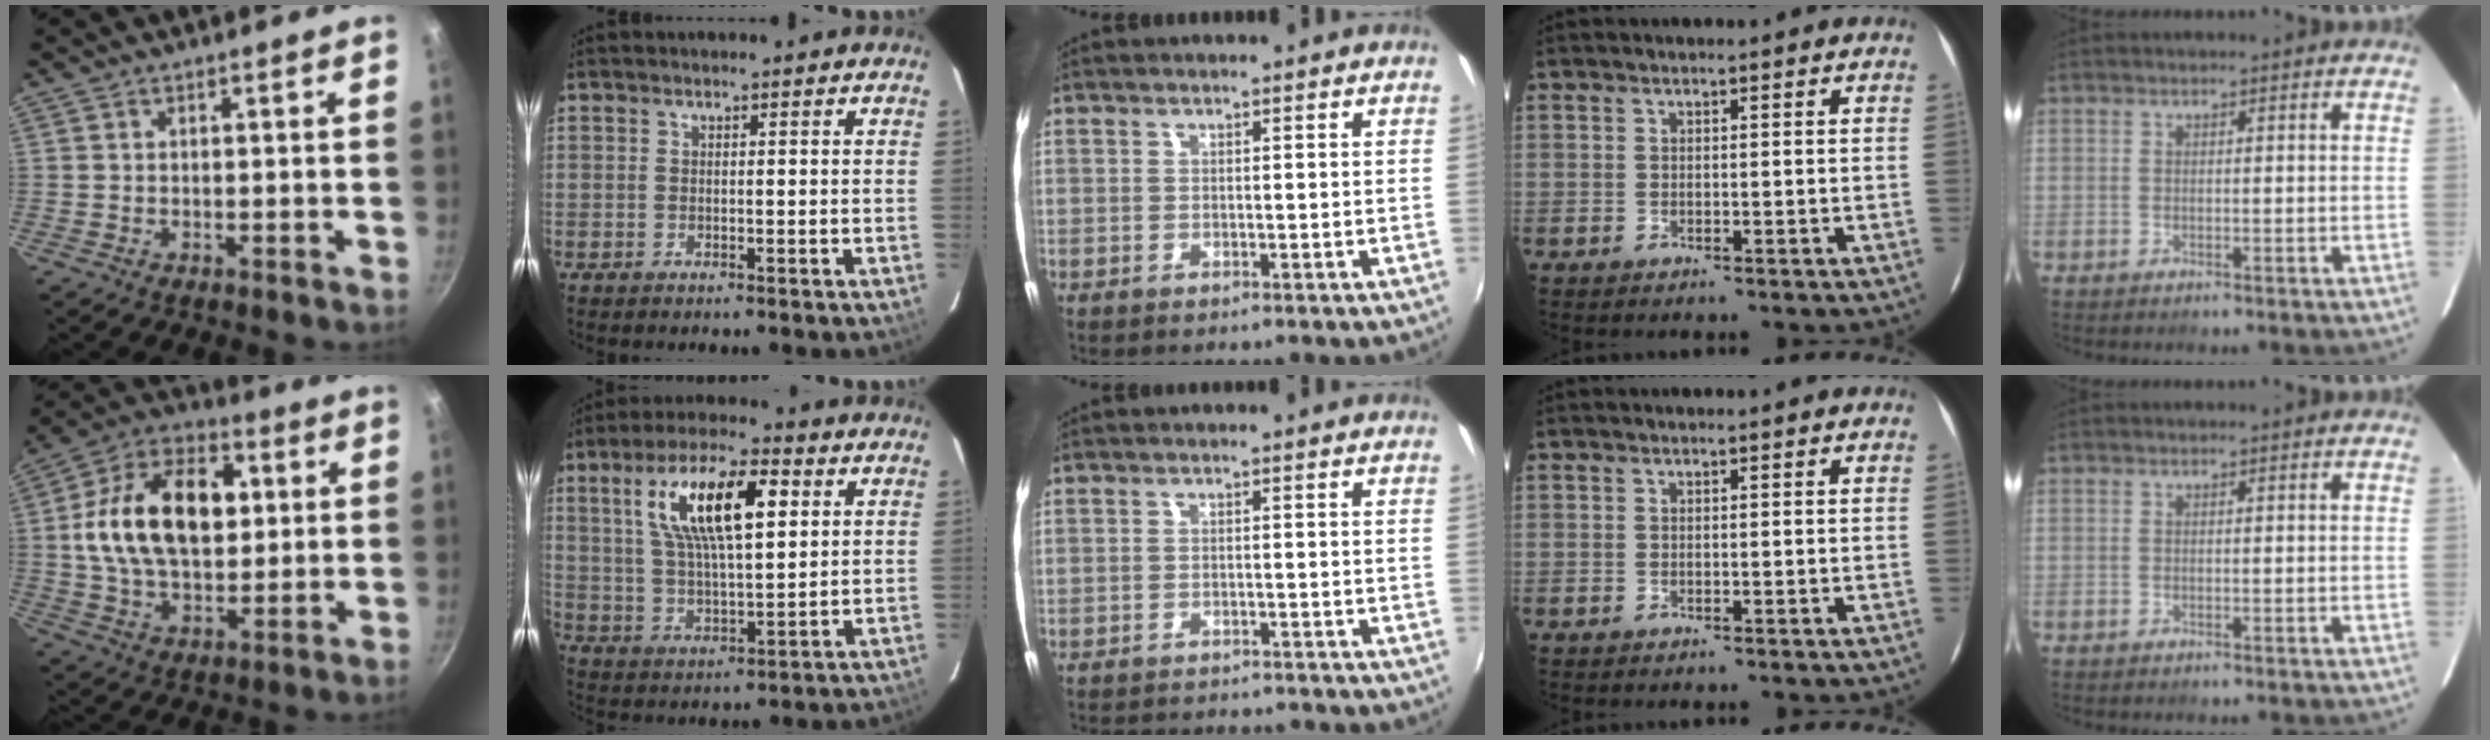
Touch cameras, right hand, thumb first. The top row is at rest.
{"thumb": {"total": 21.2, "force": [3.0, 13.6, 16.0], "torque": [-0.251, 0.016, 0.041]}, "index": {"total": 15.8, "force": [5.4, 5.4, 13.9], "torque": [-0.253, 0.020, 0.100]}, "middle": {"total": 11.4, "force": [-10.4, 2.3, 4.1], "torque": [-0.091, -0.013, -0.141]}}